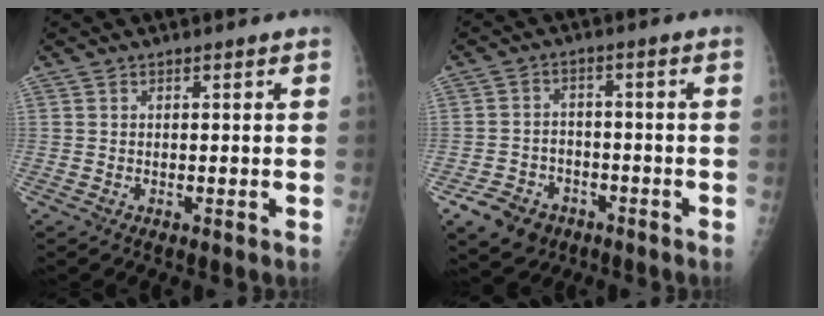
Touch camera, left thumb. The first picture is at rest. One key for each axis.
{"total": 8.0, "fx": -4.5, "fy": 6.0, "fz": 2.7, "tx": -0.037, "ty": 0.028, "tz": -0.069}